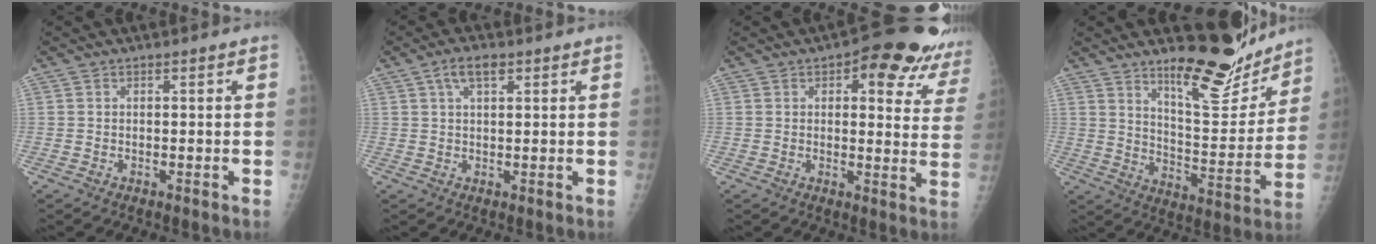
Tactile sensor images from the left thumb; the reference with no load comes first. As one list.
[{"total": 4.3, "force": [2.2, 1.9, 3.2], "torque": [-0.055, 0.002, 0.039]}, {"total": 16.7, "force": [10.5, 6.9, 10.9], "torque": [-0.075, -0.033, 0.104]}, {"total": 16.3, "force": [13.1, 4.9, 8.3], "torque": [-0.072, -0.111, 0.207]}]